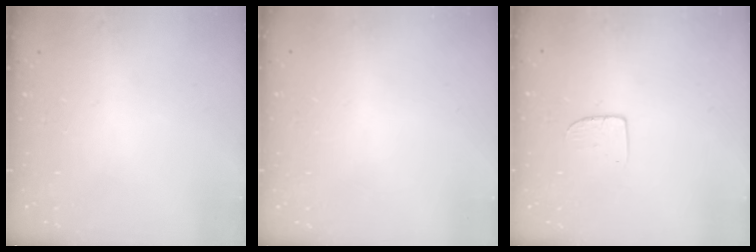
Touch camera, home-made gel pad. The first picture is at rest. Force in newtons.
{"total": 0.0}
{"total": 5.0, "press": 5.0, "slide": 0.4}